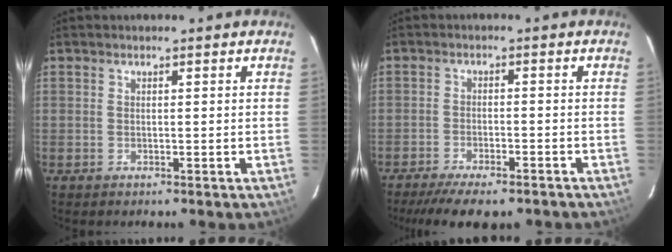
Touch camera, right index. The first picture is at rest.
{"total": 11.3, "force": [-9.0, 3.2, 6.0], "torque": [-0.134, -0.027, -0.140]}